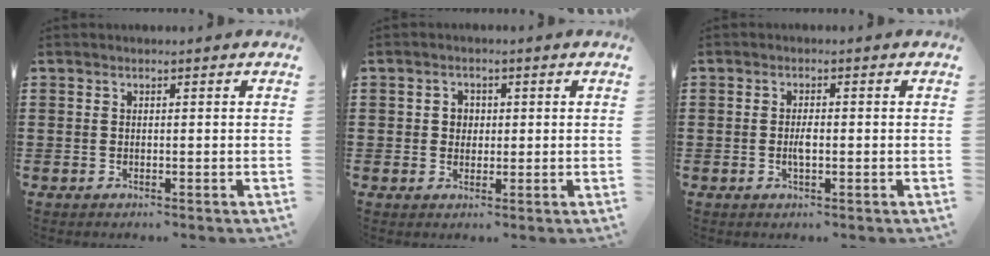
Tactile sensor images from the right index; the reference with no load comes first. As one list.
[{"total": 2.2, "force": [0.1, 2.0, 0.9], "torque": [-0.024, 0.009, 0.000]}, {"total": 2.2, "force": [-0.3, 0.7, 2.1], "torque": [-0.046, -0.002, -0.008]}]